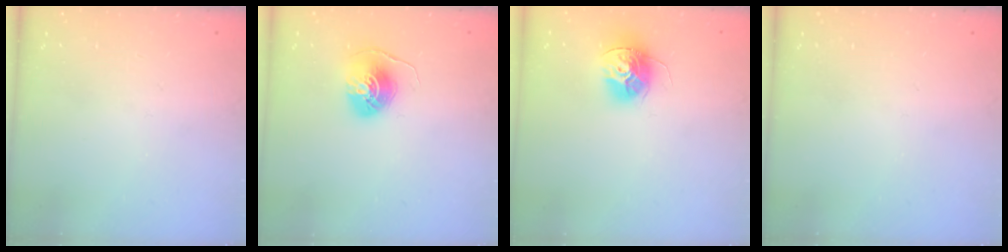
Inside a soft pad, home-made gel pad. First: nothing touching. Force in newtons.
{"total": 7.8, "press": 7.8, "slide": 0.3}
{"total": 12.2, "press": 12.2, "slide": 0.4}
{"total": 0.0}